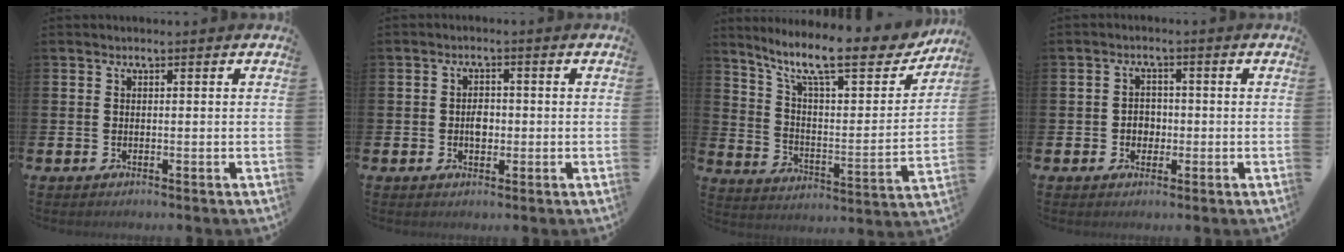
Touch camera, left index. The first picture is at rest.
{"total": 2.4, "force": [-0.3, 1.7, 1.7], "torque": [-0.015, 0.000, -0.011]}
{"total": 13.3, "force": [10.3, 3.6, 7.5], "torque": [-0.156, -0.064, 0.170]}
{"total": 2.5, "force": [-0.5, 2.2, 1.1], "torque": [-0.008, 0.001, -0.018]}